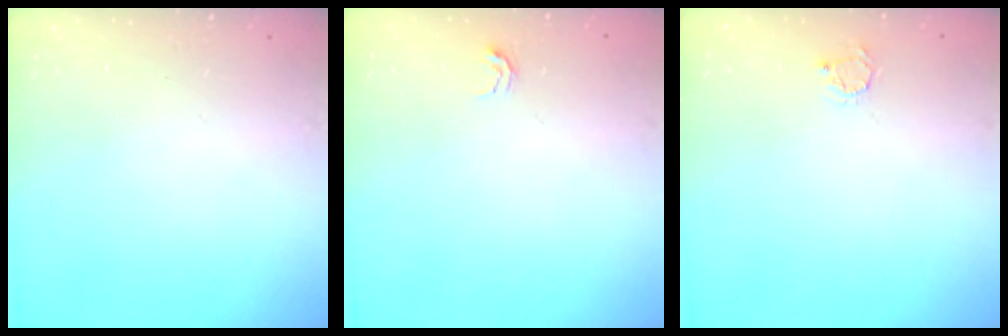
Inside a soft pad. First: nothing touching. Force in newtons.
{"total": 2.7, "press": 2.7, "slide": 0.4}
{"total": 2.5, "press": 2.5, "slide": 0.3}